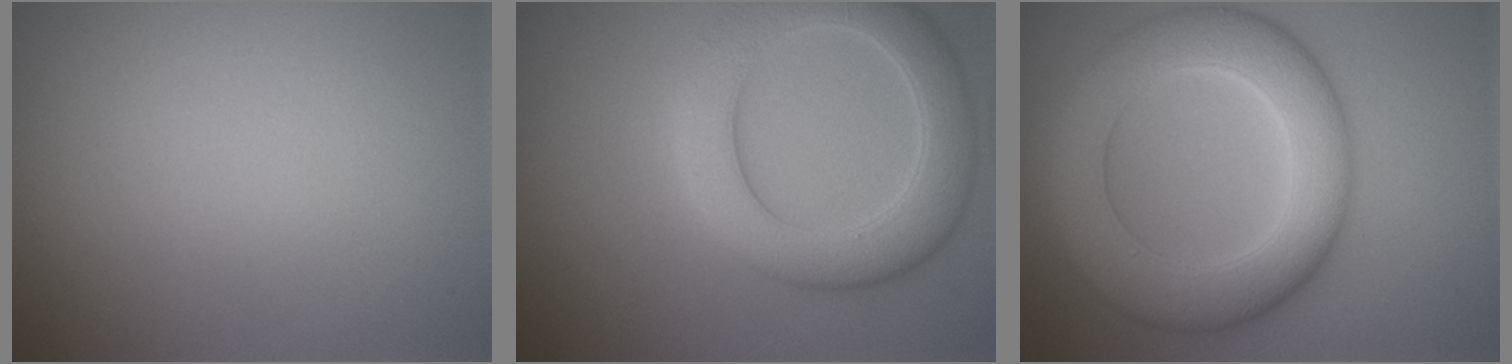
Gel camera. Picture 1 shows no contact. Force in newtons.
{"total": 6.6, "press": 6.6, "slide": 0.3}
{"total": 8.6, "press": 8.6, "slide": 0.2}